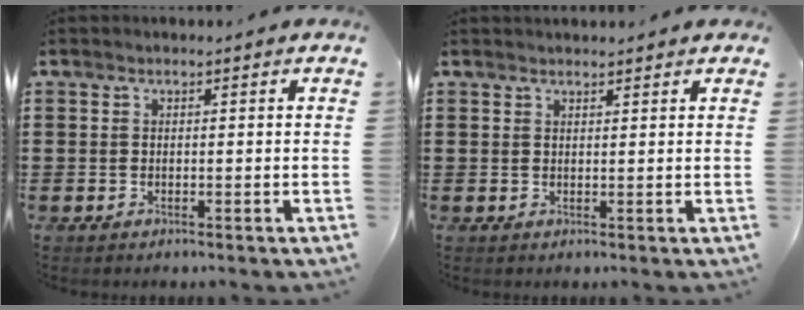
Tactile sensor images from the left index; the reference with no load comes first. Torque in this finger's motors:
{"motor_torque": [1.09, -1.05, 0.33, 0.05]}